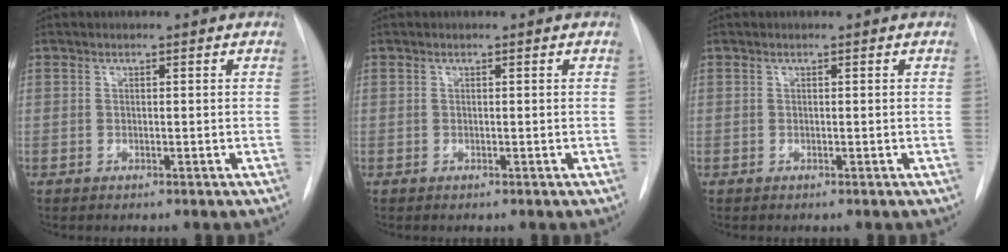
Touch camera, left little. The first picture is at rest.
{"total": 0.0}
{"total": 0.0}